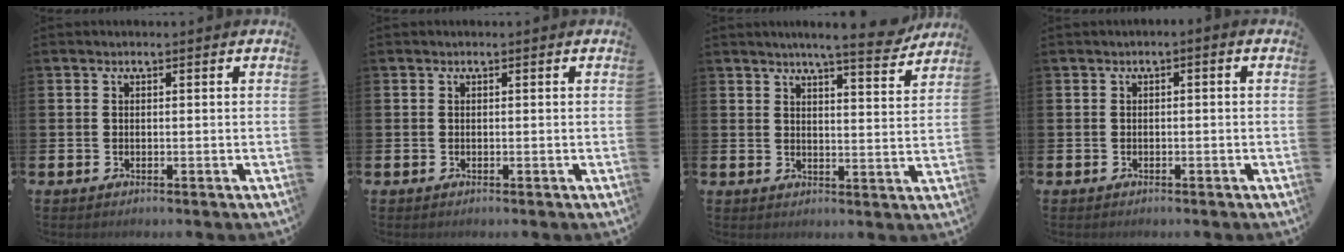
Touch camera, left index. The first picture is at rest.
{"total": 0.0}
{"total": 7.0, "force": [6.4, 0.1, 2.8], "torque": [-0.043, -0.036, 0.107]}
{"total": 0.6, "force": [-0.4, 0.1, 0.4], "torque": [-0.014, 0.001, -0.007]}